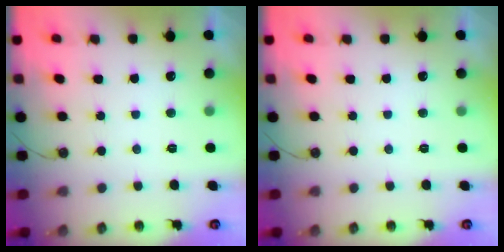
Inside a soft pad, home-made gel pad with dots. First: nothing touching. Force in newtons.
{"total": 0.0}